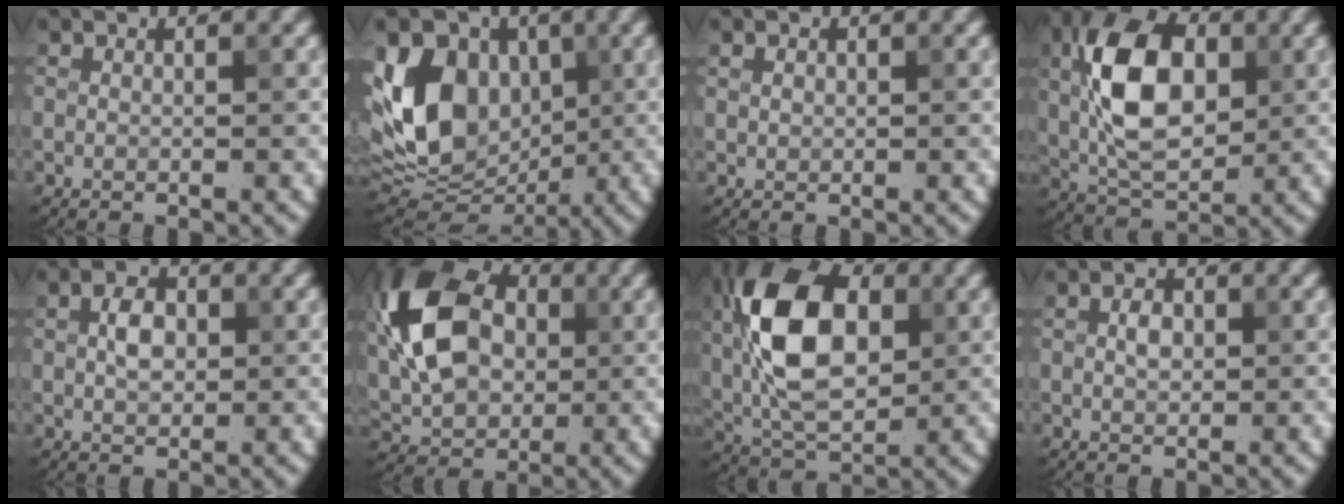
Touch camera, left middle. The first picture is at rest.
{"total": 12.2, "force": [0.9, 8.9, 8.3], "torque": [-0.167, 0.008, 0.005]}
{"total": 0.8, "force": [0.3, 0.6, 0.4], "torque": [-0.006, 0.002, 0.005]}
{"total": 10.2, "force": [1.4, 5.7, 8.3], "torque": [-0.163, 0.011, 0.020]}
{"total": 2.7, "force": [0.4, 1.7, 2.0], "torque": [-0.038, 0.005, 0.005]}
{"total": 12.1, "force": [1.7, 8.2, 8.7], "torque": [-0.195, 0.016, 0.020]}
{"total": 11.5, "force": [1.9, 6.6, 9.2], "torque": [-0.184, 0.015, 0.029]}
{"total": 1.6, "force": [0.2, 1.0, 1.2], "torque": [-0.023, 0.004, 0.003]}